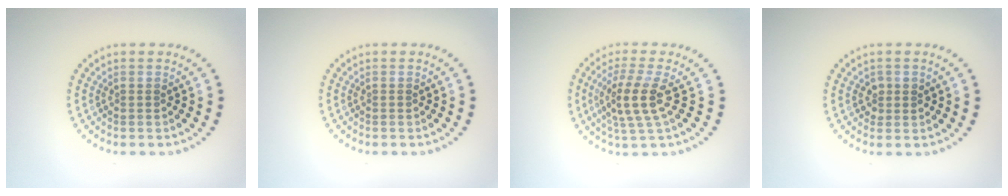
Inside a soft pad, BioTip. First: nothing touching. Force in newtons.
{"total": 0.0}
{"total": 3.7, "press": 3.2, "slide": 2.0}
{"total": 1.1, "press": 1.1, "slide": 0.3}